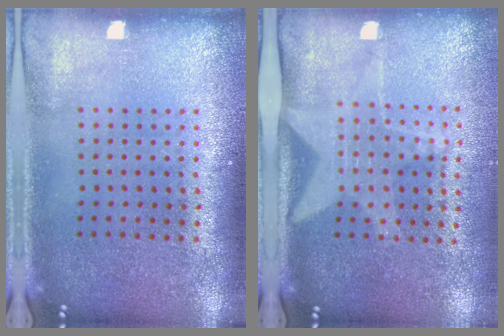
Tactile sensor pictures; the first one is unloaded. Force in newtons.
{"total": 2.1, "press": 1.6, "slide": 1.3}